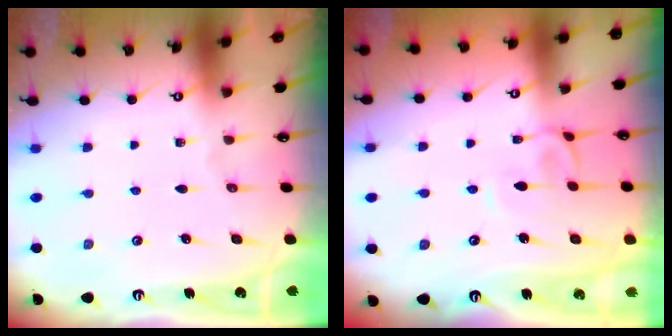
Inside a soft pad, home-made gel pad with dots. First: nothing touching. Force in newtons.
{"total": 2.7, "press": 2.7, "slide": 0.2}